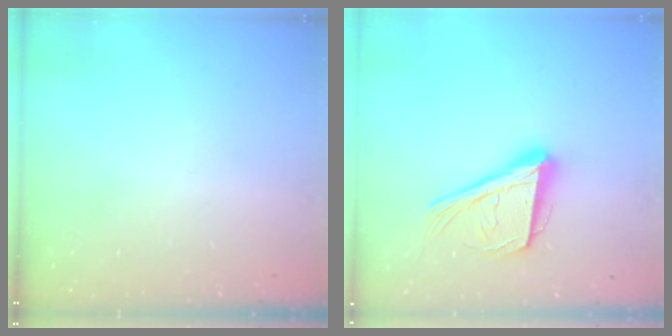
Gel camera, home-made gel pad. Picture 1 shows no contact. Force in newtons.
{"total": 20.2, "press": 19.6, "slide": 4.7}